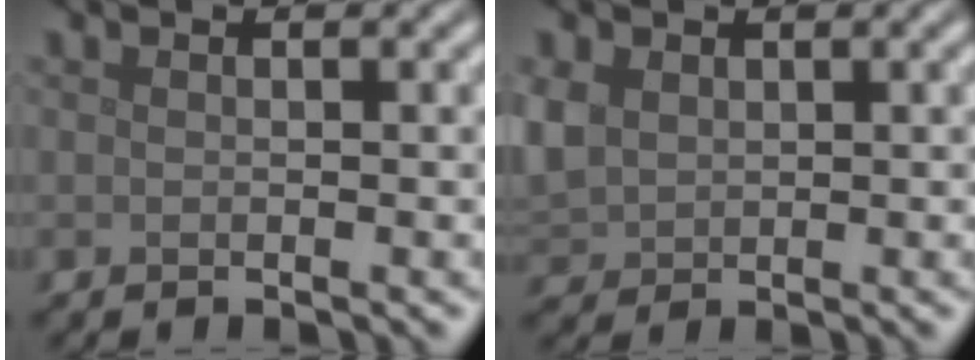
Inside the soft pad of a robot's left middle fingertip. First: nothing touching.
{"total": 3.3, "force": [0.9, 2.7, 1.7], "torque": [-0.058, 0.000, 0.021]}